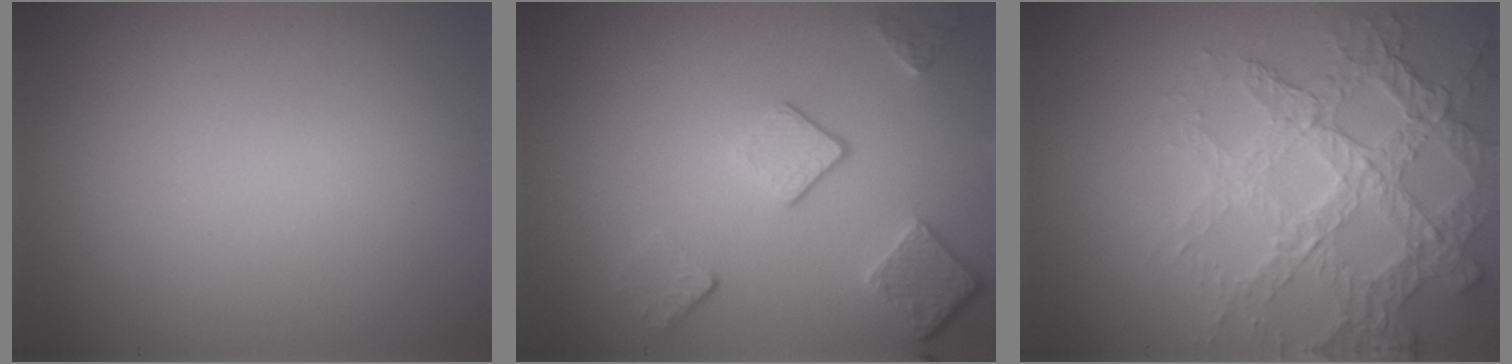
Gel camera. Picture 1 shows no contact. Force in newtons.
{"total": 3.5, "press": 2.8, "slide": 2.1}
{"total": 5.8, "press": 4.9, "slide": 3.1}